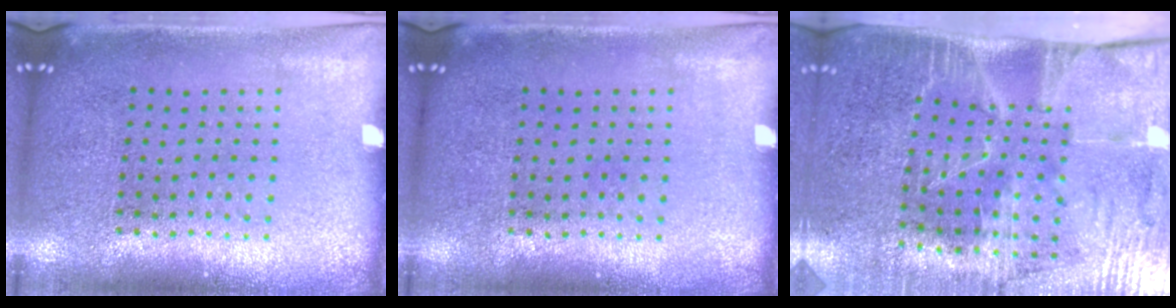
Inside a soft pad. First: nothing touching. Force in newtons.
{"total": 0.0}
{"total": 4.3, "press": 3.6, "slide": 2.4}